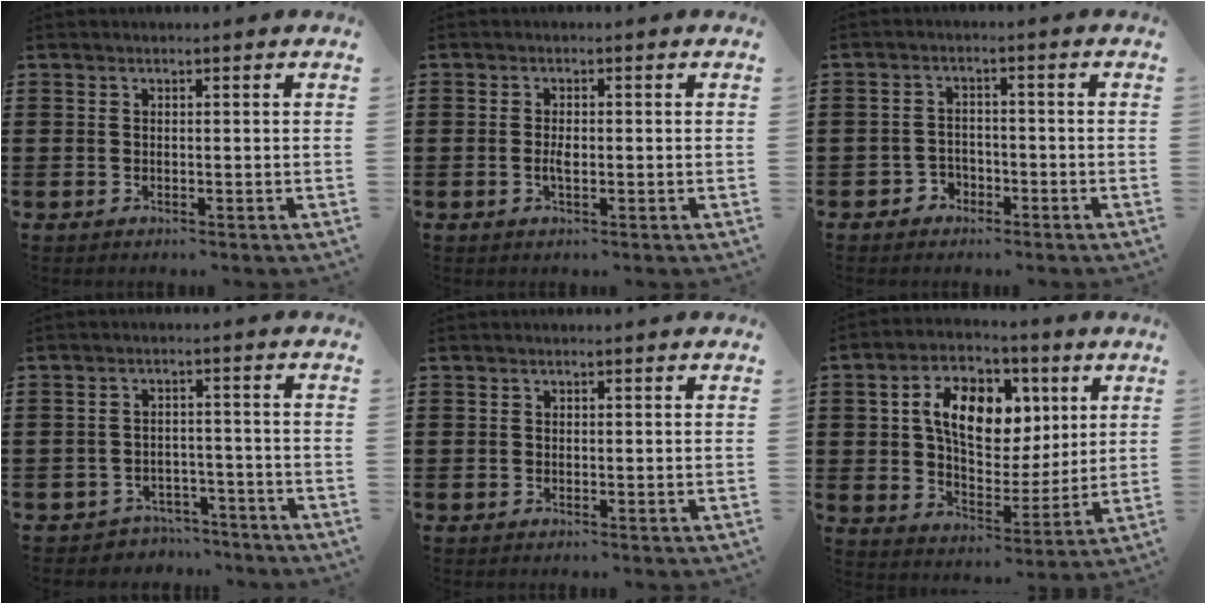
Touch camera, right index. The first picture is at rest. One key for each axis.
{"total": 1.9, "fx": -0.3, "fy": 0.8, "fz": 1.7, "tx": -0.039, "ty": -0.001, "tz": -0.008}
{"total": 2.4, "fx": -1.8, "fy": 1.6, "fz": 0.1, "tx": -0.010, "ty": 0.004, "tz": -0.040}
{"total": 3.2, "fx": -3.0, "fy": 1.1, "fz": 0.0, "tx": -0.009, "ty": 0.004, "tz": -0.064}
{"total": 0.0}
{"total": 11.0, "fx": 3.4, "fy": 6.9, "fz": 7.8, "tx": -0.150, "ty": 0.013, "tz": 0.057}